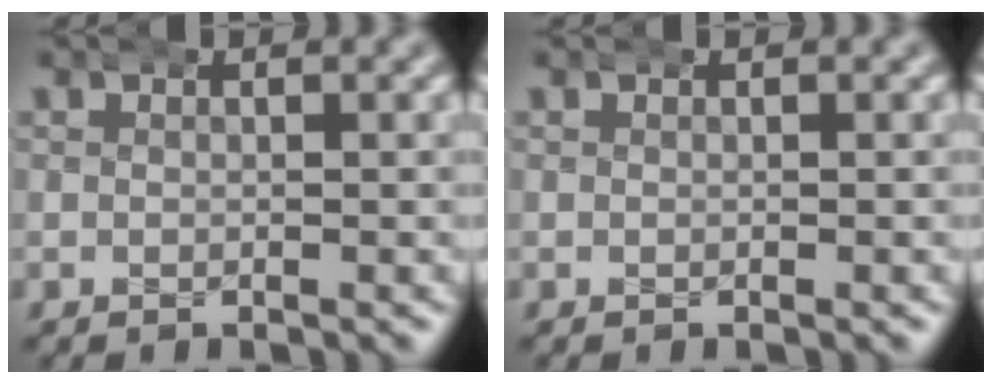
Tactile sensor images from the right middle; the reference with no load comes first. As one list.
[{"total": 0.0}]